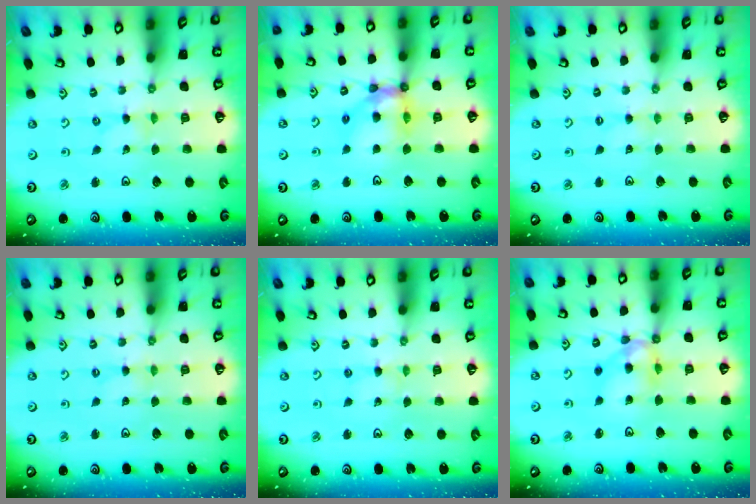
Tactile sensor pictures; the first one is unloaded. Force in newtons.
{"total": 13.0, "press": 12.9, "slide": 1.5}
{"total": 0.0}
{"total": 1.1, "press": 1.0, "slide": 0.3}
{"total": 1.2, "press": 1.2, "slide": 0.2}
{"total": 11.8, "press": 11.7, "slide": 1.1}